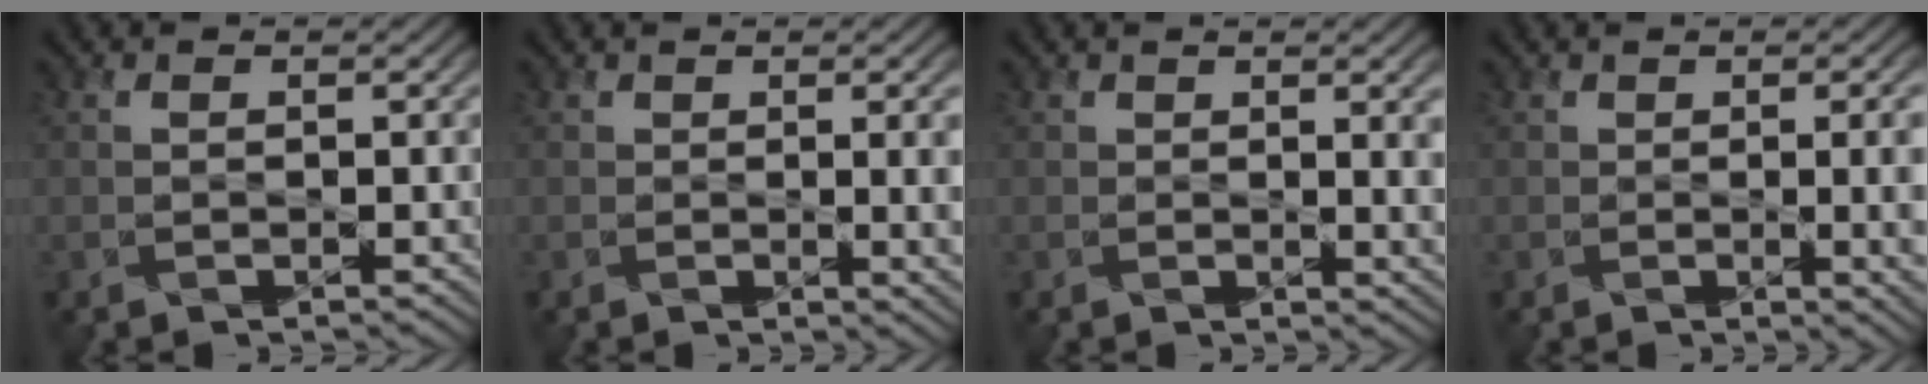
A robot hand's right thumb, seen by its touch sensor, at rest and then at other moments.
{"total": 6.0, "force": [-0.4, 2.6, 5.3], "torque": [-0.041, -0.002, 0.004]}
{"total": 4.4, "force": [0.2, 1.8, 4.1], "torque": [-0.035, -0.001, 0.010]}
{"total": 8.3, "force": [-0.7, 3.9, 7.3], "torque": [-0.060, -0.004, 0.004]}